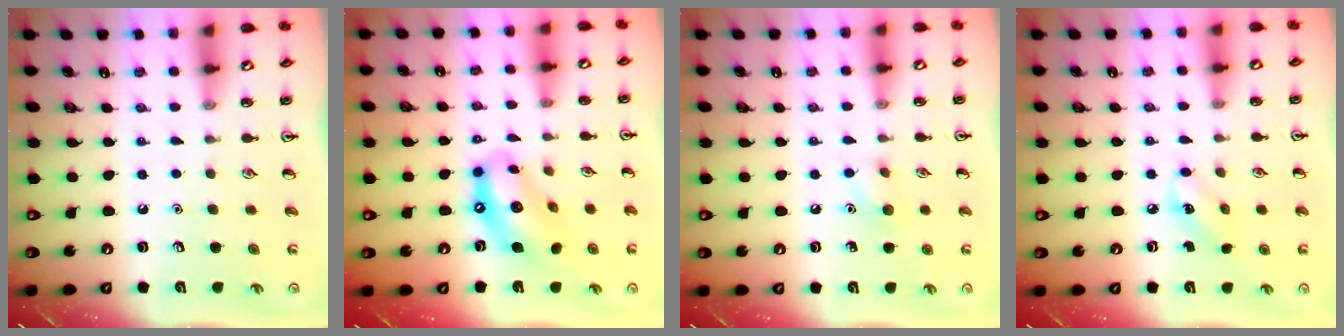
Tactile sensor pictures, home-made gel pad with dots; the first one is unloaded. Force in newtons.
{"total": 13.6, "press": 12.8, "slide": 4.6}
{"total": 6.2, "press": 5.9, "slide": 1.9}
{"total": 3.9, "press": 3.7, "slide": 1.3}